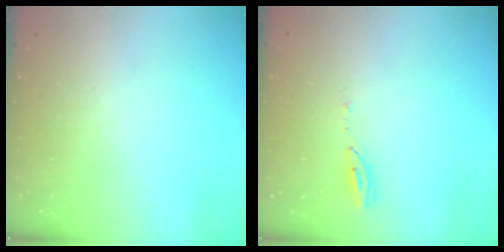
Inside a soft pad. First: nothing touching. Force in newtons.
{"total": 3.7, "press": 3.7, "slide": 0.3}